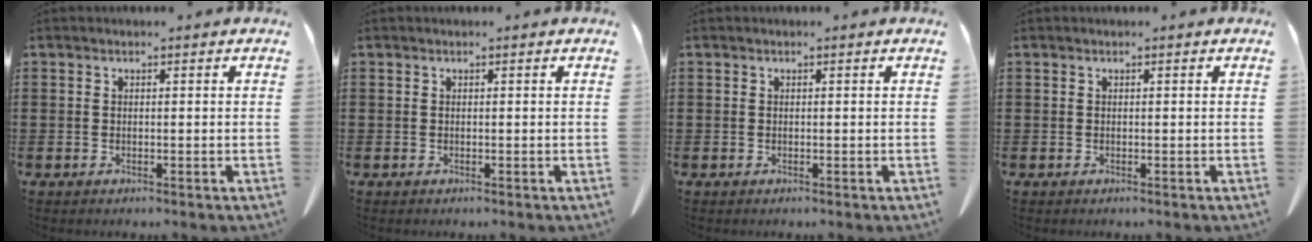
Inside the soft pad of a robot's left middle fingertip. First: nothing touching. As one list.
[{"total": 0.0}, {"total": 0.0}, {"total": 0.0}]